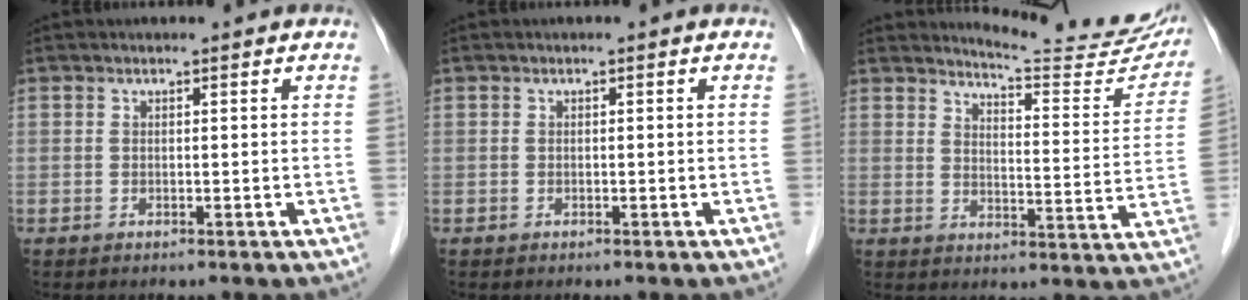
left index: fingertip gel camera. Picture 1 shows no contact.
{"total": 0.0}
{"total": 15.1, "force": [14.5, 1.4, 3.9], "torque": [-0.042, -0.078, 0.162]}